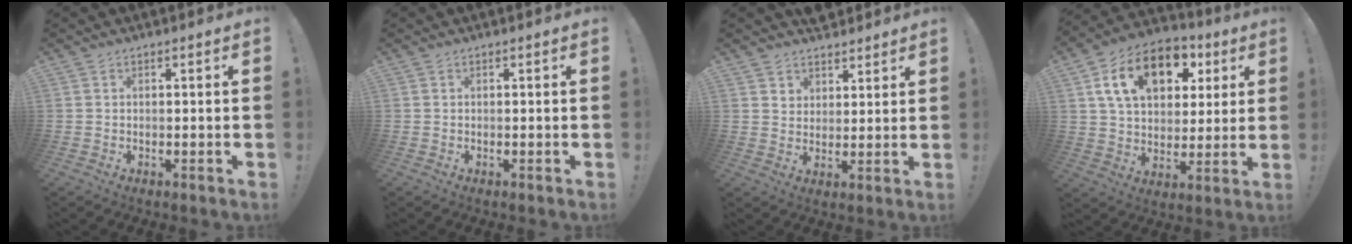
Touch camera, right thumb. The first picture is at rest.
{"total": 0.0}
{"total": 5.4, "force": [4.2, 3.3, -0.2], "torque": [0.010, -0.036, 0.079]}
{"total": 18.3, "force": [7.5, 12.1, 11.5], "torque": [-0.186, -0.017, 0.136]}